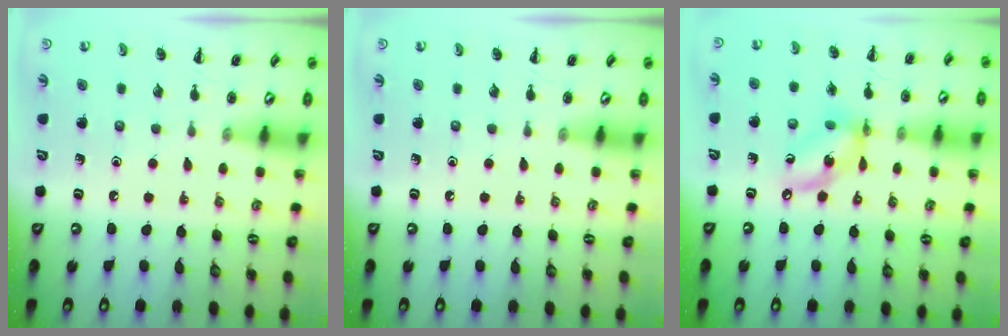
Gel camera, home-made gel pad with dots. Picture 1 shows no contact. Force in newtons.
{"total": 0.0}
{"total": 10.3, "press": 10.0, "slide": 2.5}